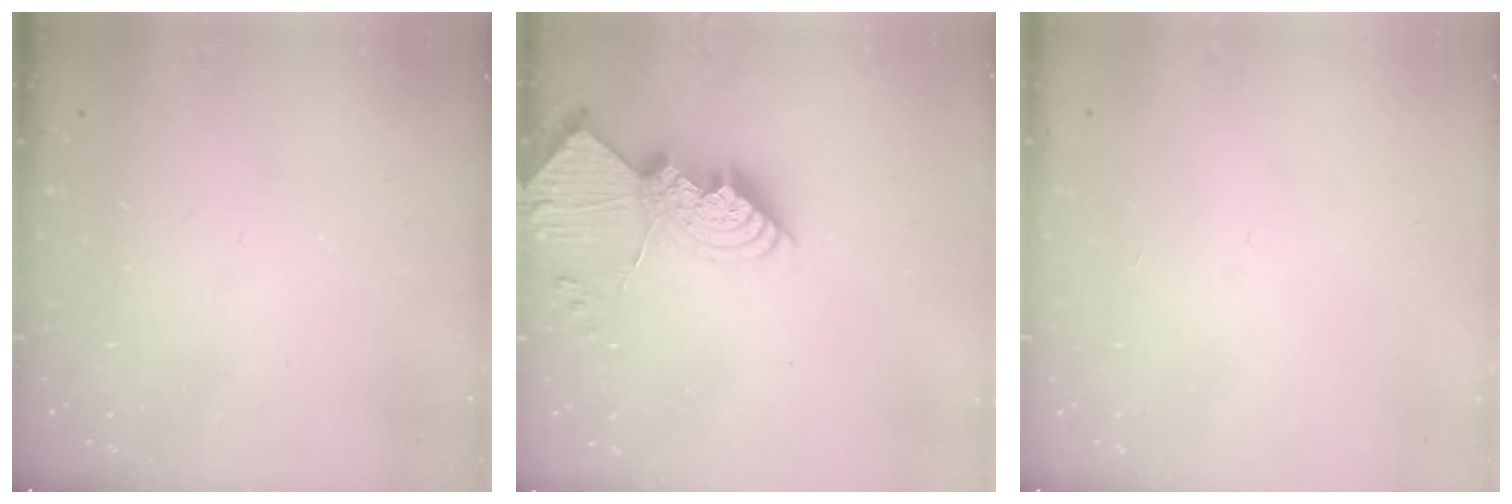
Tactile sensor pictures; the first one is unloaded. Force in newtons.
{"total": 15.8, "press": 15.8, "slide": 1.3}
{"total": 0.0}